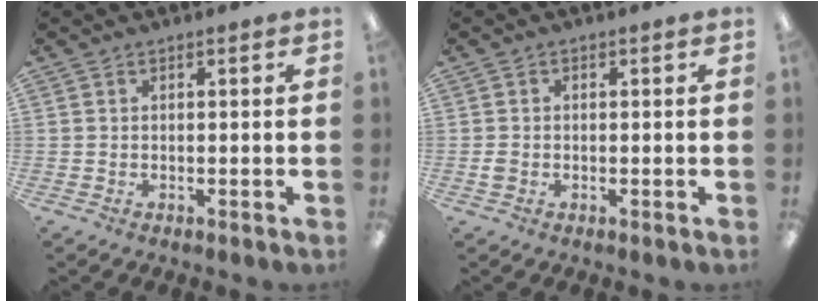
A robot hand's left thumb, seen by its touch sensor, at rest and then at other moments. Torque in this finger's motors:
{"motor_torque": [-0.19, 0.10, 0.08, -0.05, 0.00]}